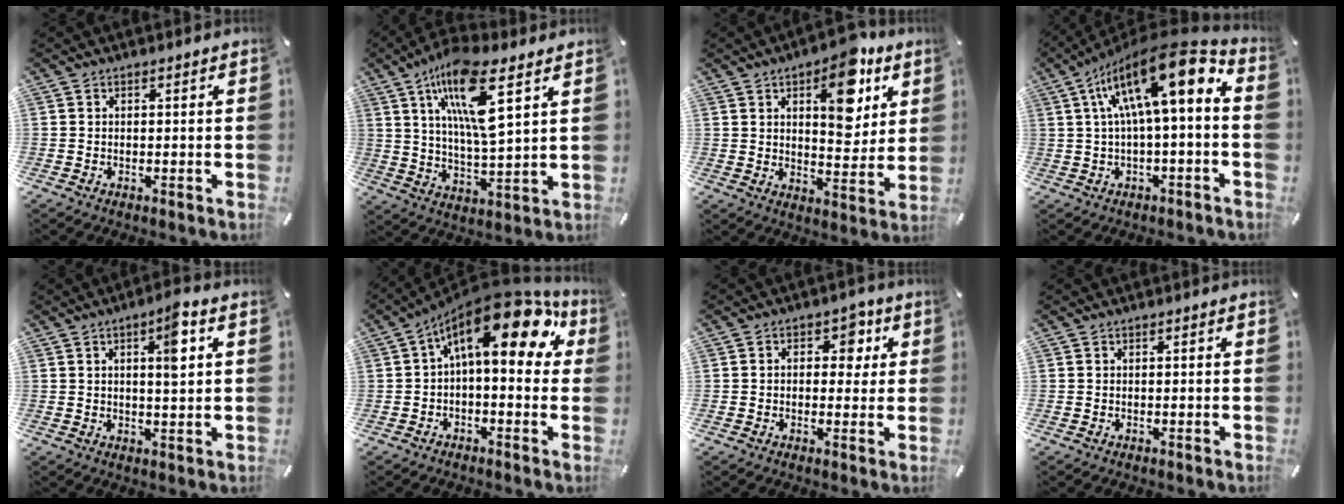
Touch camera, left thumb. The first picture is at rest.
{"total": 16.0, "force": [8.0, 3.9, 13.3], "torque": [-0.257, -0.024, 0.128]}
{"total": 14.7, "force": [7.1, 7.7, 10.2], "torque": [-0.122, -0.034, 0.117]}
{"total": 18.8, "force": [5.0, 6.9, 16.8], "torque": [-0.269, -0.028, 0.078]}
{"total": 6.6, "force": [2.3, 1.5, 6.0], "torque": [-0.089, -0.010, 0.031]}
{"total": 18.8, "force": [7.0, 8.1, 15.4], "torque": [-0.252, -0.054, 0.109]}
{"total": 6.4, "force": [1.5, 4.4, 4.4], "torque": [-0.040, -0.006, 0.013]}
{"total": 0.0}